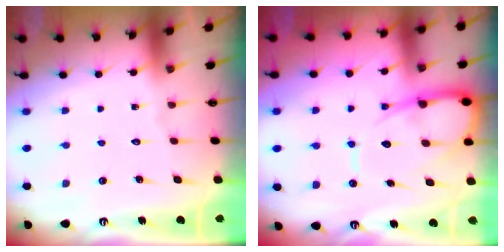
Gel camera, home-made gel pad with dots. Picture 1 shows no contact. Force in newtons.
{"total": 11.5, "press": 11.4, "slide": 1.4}